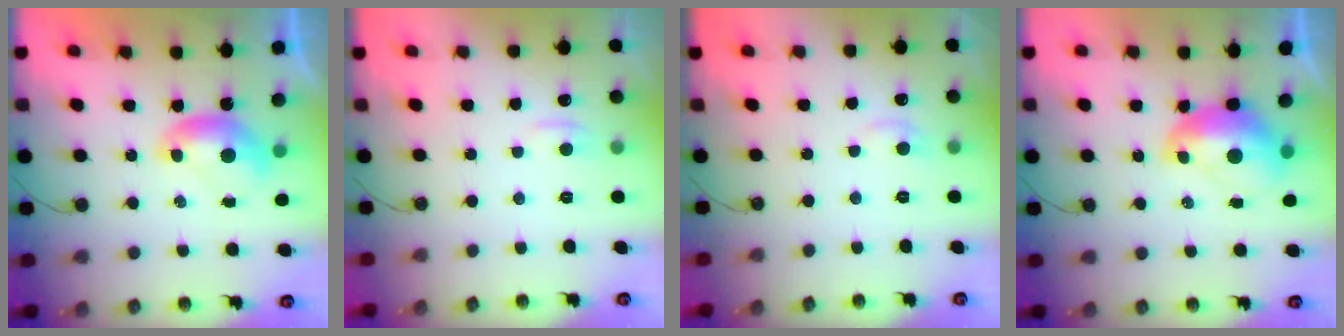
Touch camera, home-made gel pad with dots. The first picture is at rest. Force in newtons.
{"total": 1.7, "press": 1.6, "slide": 0.5}
{"total": 1.1, "press": 0.7, "slide": 0.9}
{"total": 2.8, "press": 2.7, "slide": 0.7}